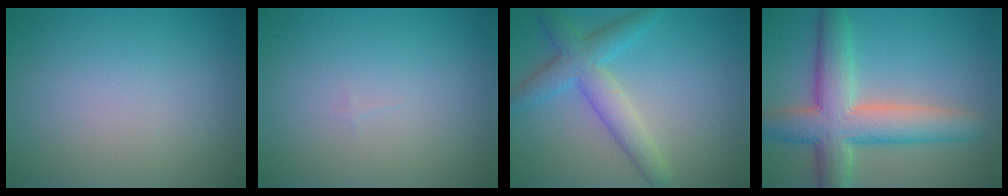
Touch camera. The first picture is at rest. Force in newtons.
{"total": 0.0}
{"total": 4.5, "press": 4.5, "slide": 0.1}
{"total": 8.0, "press": 8.0, "slide": 0.5}